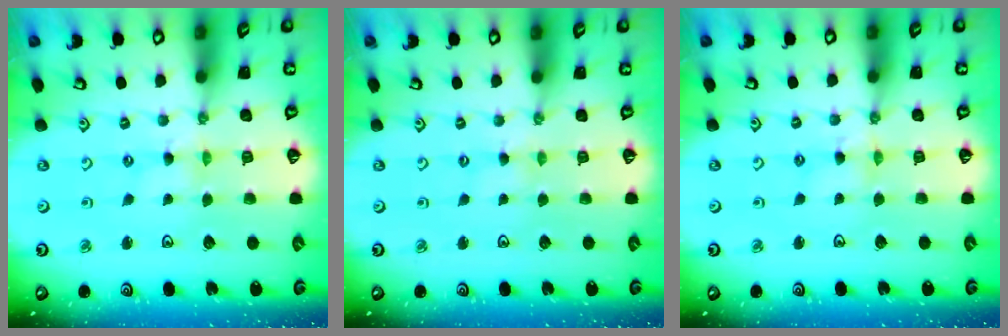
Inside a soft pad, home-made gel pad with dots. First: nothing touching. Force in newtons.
{"total": 1.5, "press": 1.5, "slide": 0.2}
{"total": 3.0, "press": 2.9, "slide": 0.3}